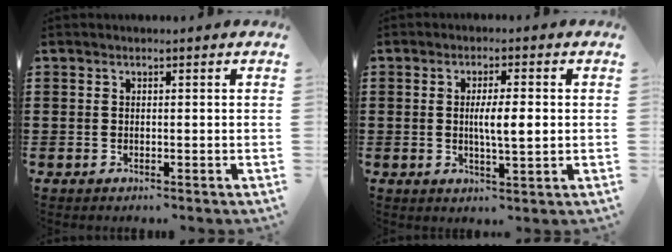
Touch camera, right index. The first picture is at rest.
{"total": 4.8, "force": [0.0, 0.9, 4.7], "torque": [-0.082, -0.001, -0.002]}